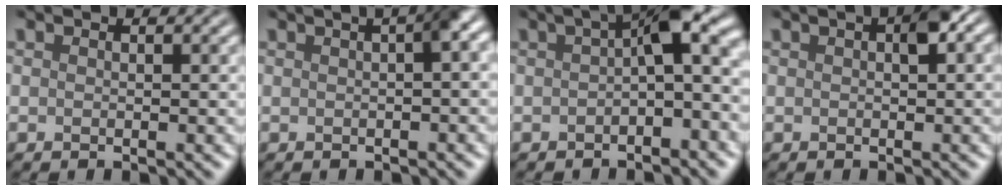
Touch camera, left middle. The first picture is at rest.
{"total": 2.5, "force": [0.2, 0.3, 2.4], "torque": [-0.029, 0.015, 0.004]}
{"total": 6.1, "force": [-0.1, 2.0, 5.7], "torque": [-0.066, 0.024, -0.013]}
{"total": 2.1, "force": [0.4, 0.7, 1.9], "torque": [-0.024, 0.009, 0.007]}